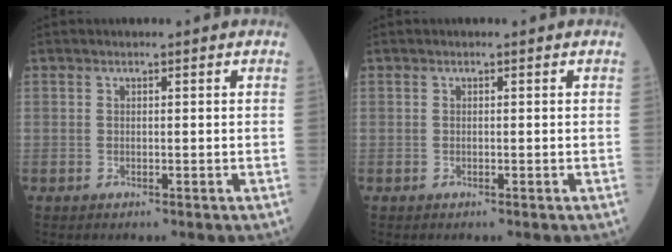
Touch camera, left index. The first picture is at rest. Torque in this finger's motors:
{"motor_torque": [0.00, 0.00, 0.00, 0.00]}